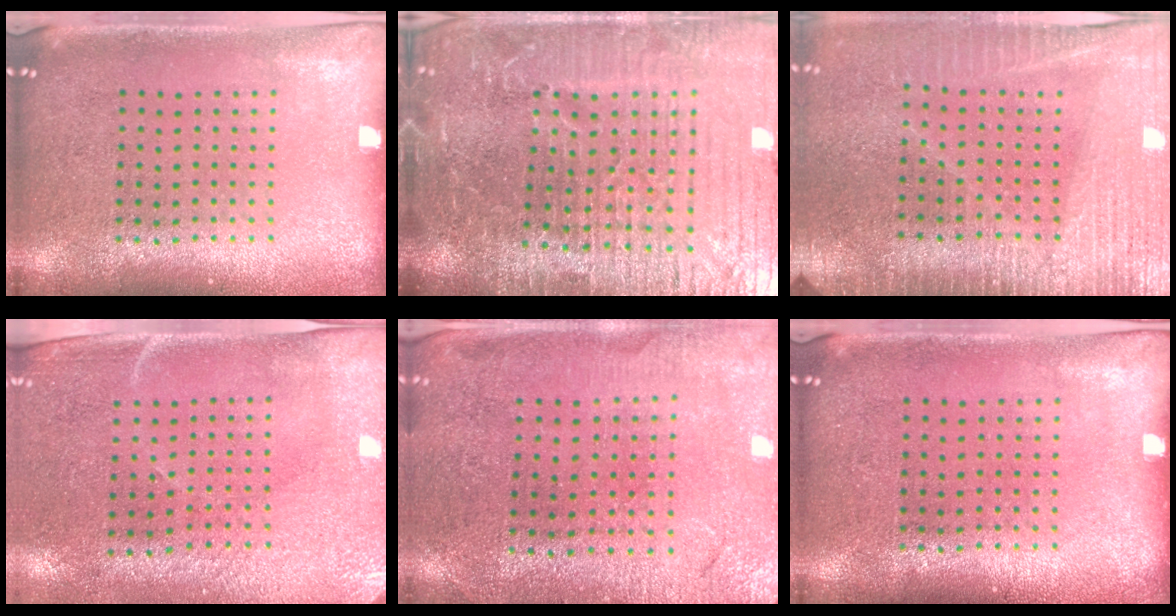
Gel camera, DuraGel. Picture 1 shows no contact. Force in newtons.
{"total": 7.1, "press": 6.2, "slide": 3.6}
{"total": 3.4, "press": 3.2, "slide": 1.4}
{"total": 2.9, "press": 2.5, "slide": 1.5}
{"total": 0.5, "press": 0.5, "slide": 0.2}
{"total": 0.0}